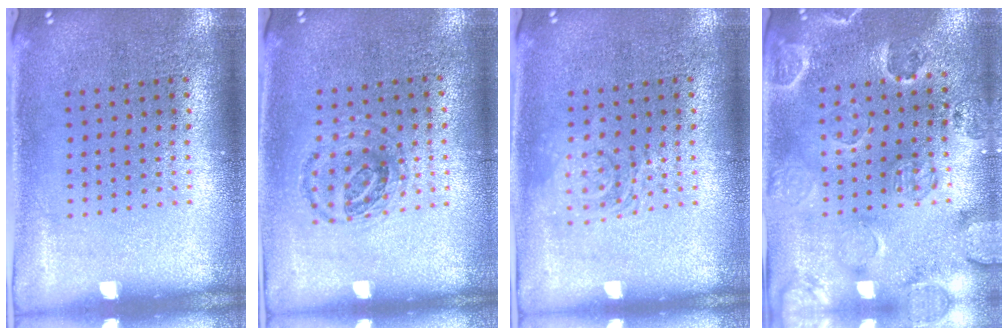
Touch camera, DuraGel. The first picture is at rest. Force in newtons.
{"total": 0.9, "press": 0.9, "slide": 0.1}
{"total": 2.0, "press": 2.0, "slide": 0.3}
{"total": 2.4, "press": 2.1, "slide": 1.1}